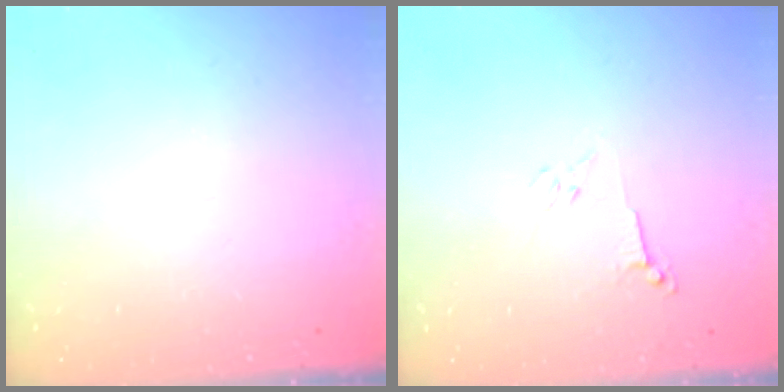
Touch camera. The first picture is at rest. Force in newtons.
{"total": 3.0, "press": 2.9, "slide": 0.8}